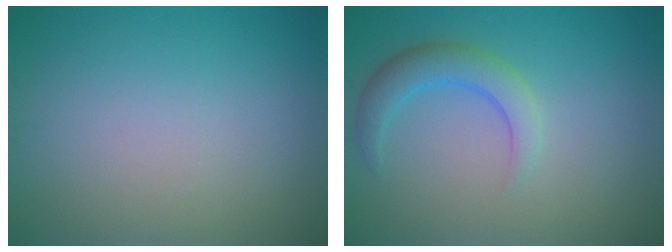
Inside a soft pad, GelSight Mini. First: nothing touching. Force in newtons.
{"total": 3.0, "press": 3.0, "slide": 0.2}